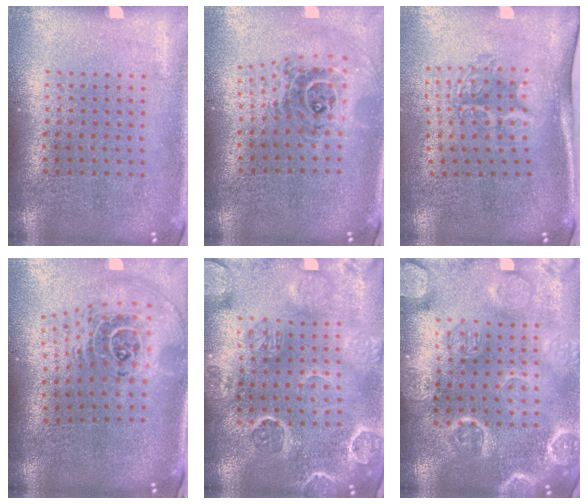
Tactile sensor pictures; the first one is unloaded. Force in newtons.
{"total": 1.0, "press": 1.0, "slide": 0.3}
{"total": 1.8, "press": 1.2, "slide": 1.3}
{"total": 2.6, "press": 1.8, "slide": 1.9}
{"total": 3.3, "press": 3.0, "slide": 1.2}
{"total": 3.5, "press": 3.5, "slide": 0.4}